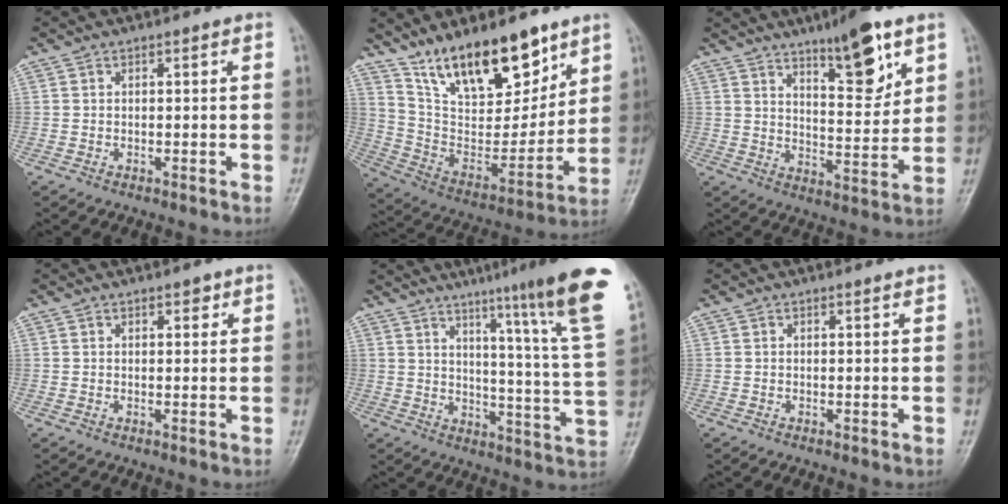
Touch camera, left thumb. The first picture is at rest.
{"total": 20.6, "force": [14.1, 8.2, 12.7], "torque": [-0.160, -0.072, 0.258]}
{"total": 12.0, "force": [7.3, 3.4, 8.9], "torque": [-0.113, -0.047, 0.116]}
{"total": 1.7, "force": [1.1, 0.8, 1.0], "torque": [-0.004, -0.004, 0.013]}
{"total": 20.9, "force": [13.9, 0.0, 15.6], "torque": [-0.191, -0.086, 0.183]}
{"total": 0.7, "force": [0.7, 0.0, 0.3], "torque": [-0.006, -0.003, 0.011]}